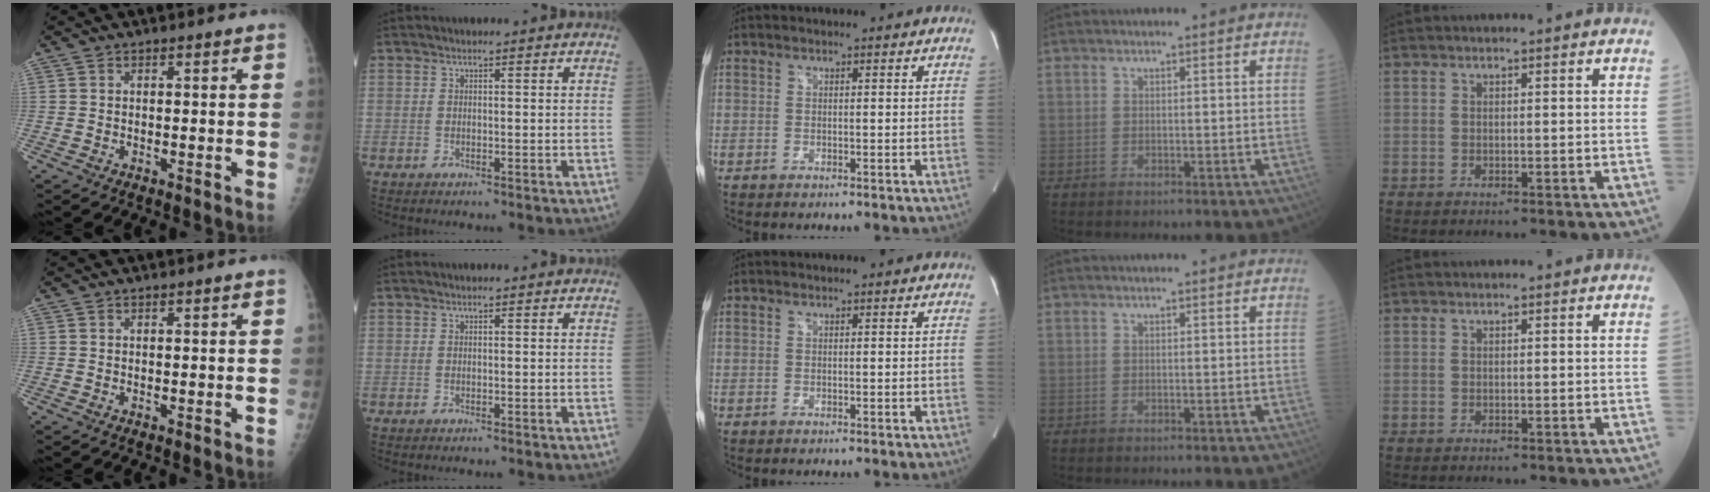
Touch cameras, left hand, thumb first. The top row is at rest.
{}